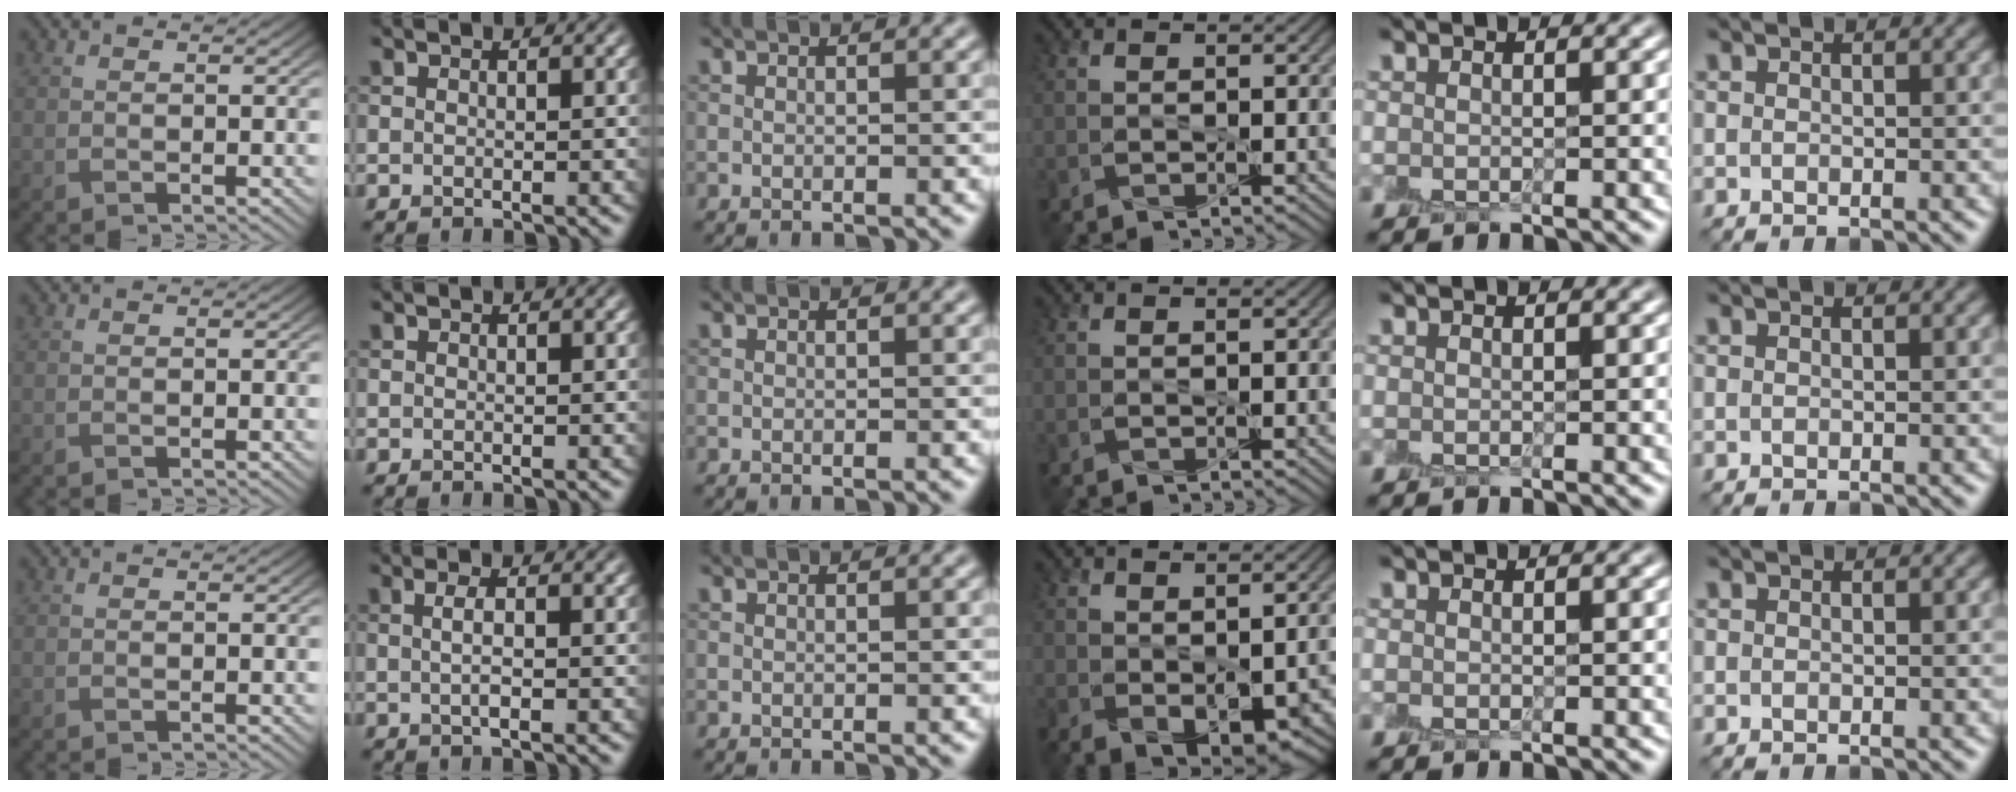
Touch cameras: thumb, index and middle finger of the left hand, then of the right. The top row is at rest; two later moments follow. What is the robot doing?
{"motion": "peel", "object": "small bumper sticker"}